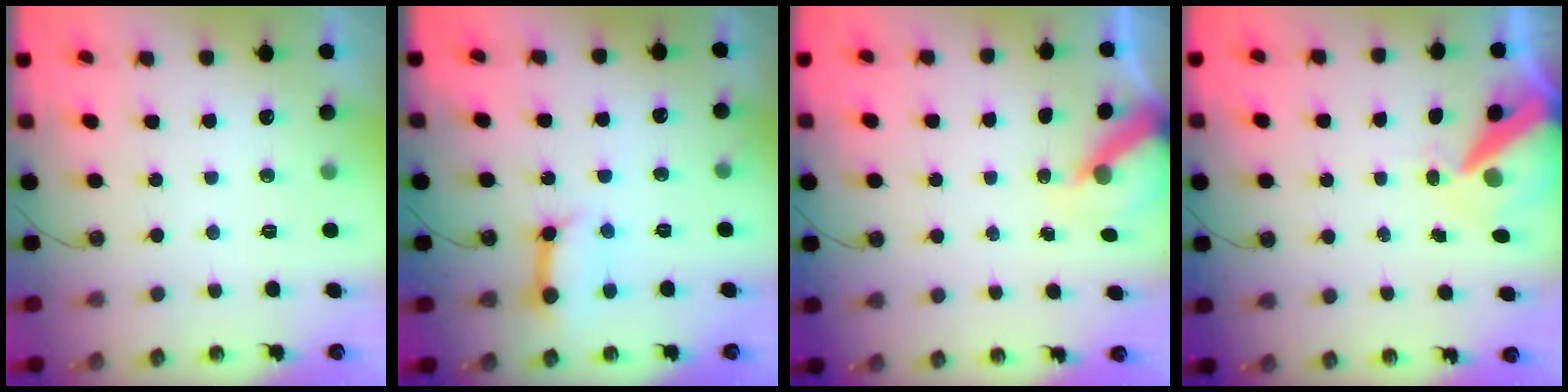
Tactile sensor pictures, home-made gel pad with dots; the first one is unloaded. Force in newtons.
{"total": 10.5, "press": 10.4, "slide": 1.2}
{"total": 5.9, "press": 5.9, "slide": 0.6}
{"total": 10.9, "press": 10.8, "slide": 1.3}